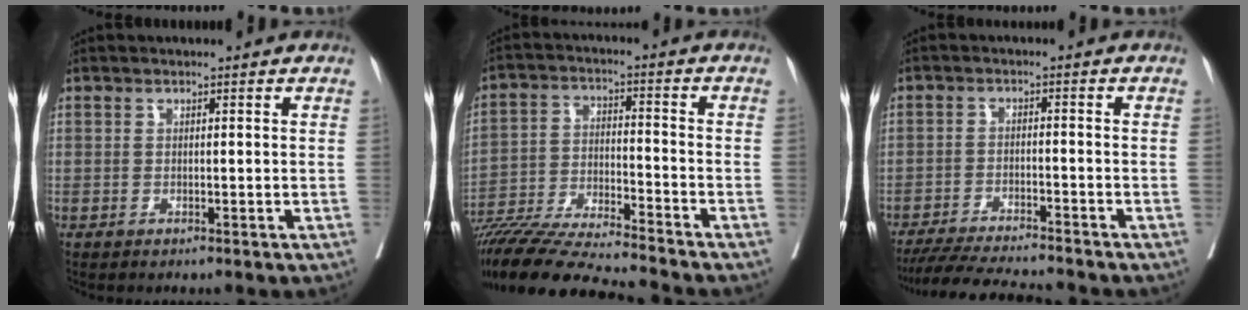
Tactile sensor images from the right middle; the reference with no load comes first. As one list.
[{"total": 16.8, "force": [-15.4, -0.8, 6.8], "torque": [-0.125, -0.021, -0.266]}, {"total": 11.4, "force": [-10.5, 0.3, 4.4], "torque": [-0.067, -0.015, -0.165]}]